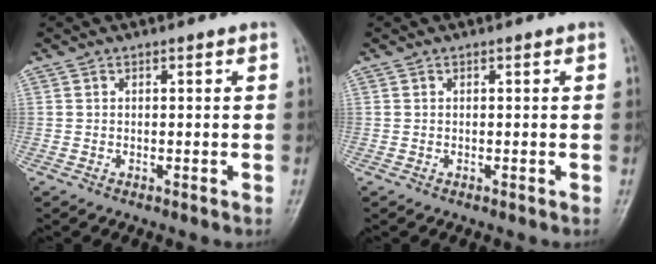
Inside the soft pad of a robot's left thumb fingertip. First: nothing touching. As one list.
[{"total": 0.0}]